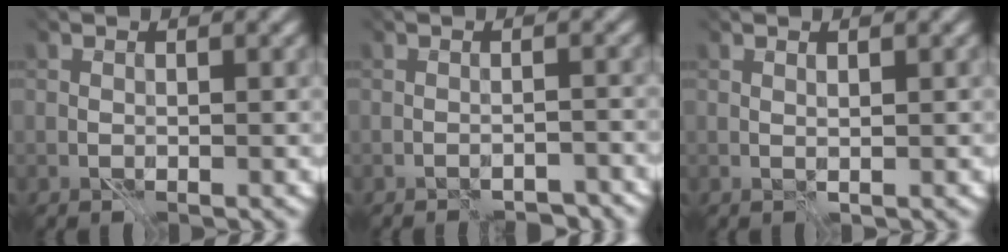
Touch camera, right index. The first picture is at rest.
{"total": 3.1, "force": [-3.1, -0.2, 0.1], "torque": [0.012, 0.010, -0.030]}
{"total": 0.7, "force": [0.5, -0.4, 0.1], "torque": [-0.002, 0.001, 0.014]}